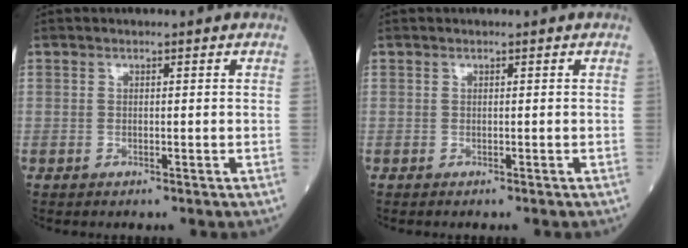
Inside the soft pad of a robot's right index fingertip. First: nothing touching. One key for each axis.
{"total": 0.5, "fx": -0.5, "fy": 0.0, "fz": 0.2, "tx": -0.001, "ty": -0.001, "tz": -0.009}